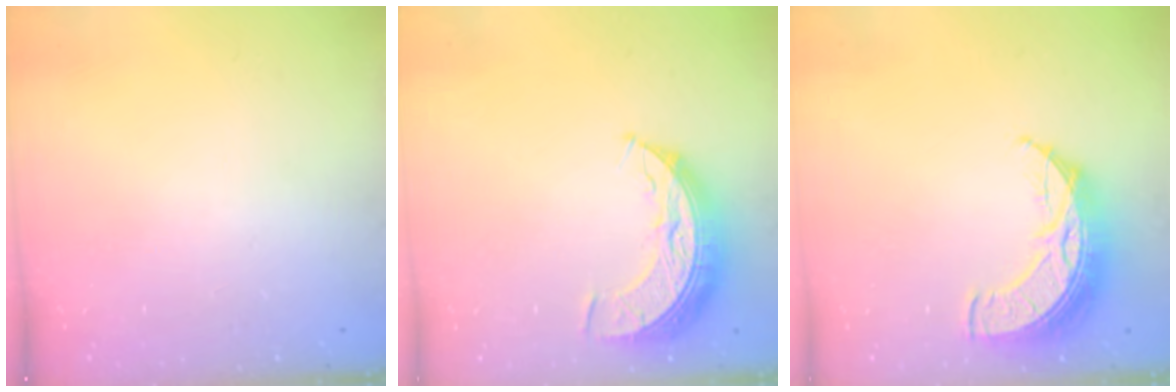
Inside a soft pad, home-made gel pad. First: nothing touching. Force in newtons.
{"total": 10.5, "press": 10.5, "slide": 0.5}
{"total": 13.7, "press": 13.7, "slide": 1.0}